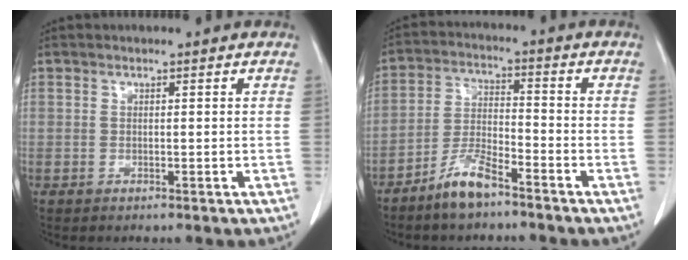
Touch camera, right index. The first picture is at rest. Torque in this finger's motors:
{"motor_torque": [0.52, -0.50, 0.18, 0.08]}